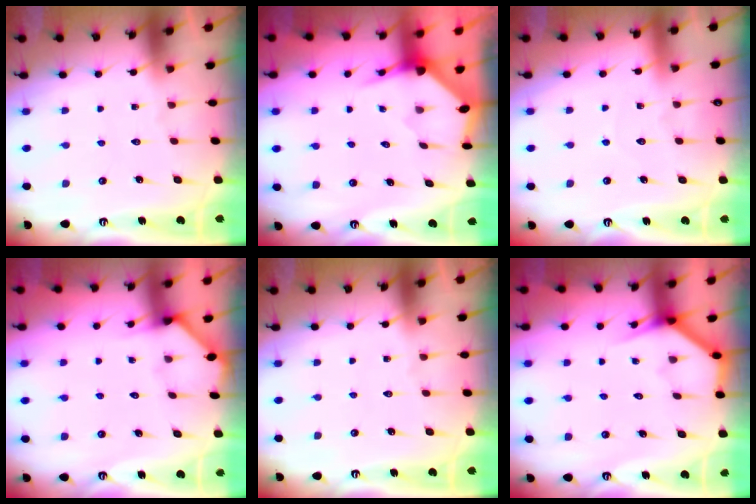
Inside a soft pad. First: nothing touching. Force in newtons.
{"total": 3.4, "press": 3.4, "slide": 0.3}
{"total": 2.9, "press": 2.9, "slide": 0.2}
{"total": 1.7, "press": 1.6, "slide": 0.2}
{"total": 0.0}
{"total": 3.6, "press": 3.6, "slide": 0.3}